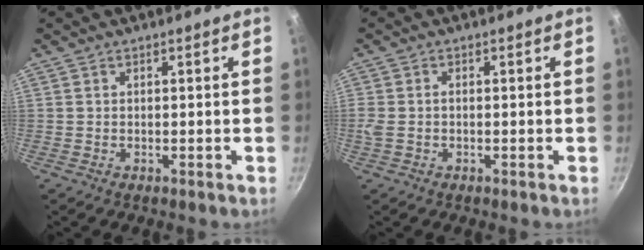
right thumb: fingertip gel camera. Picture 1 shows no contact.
{"total": 2.3, "force": [-0.3, 1.4, 1.8], "torque": [-0.040, 0.003, -0.009]}